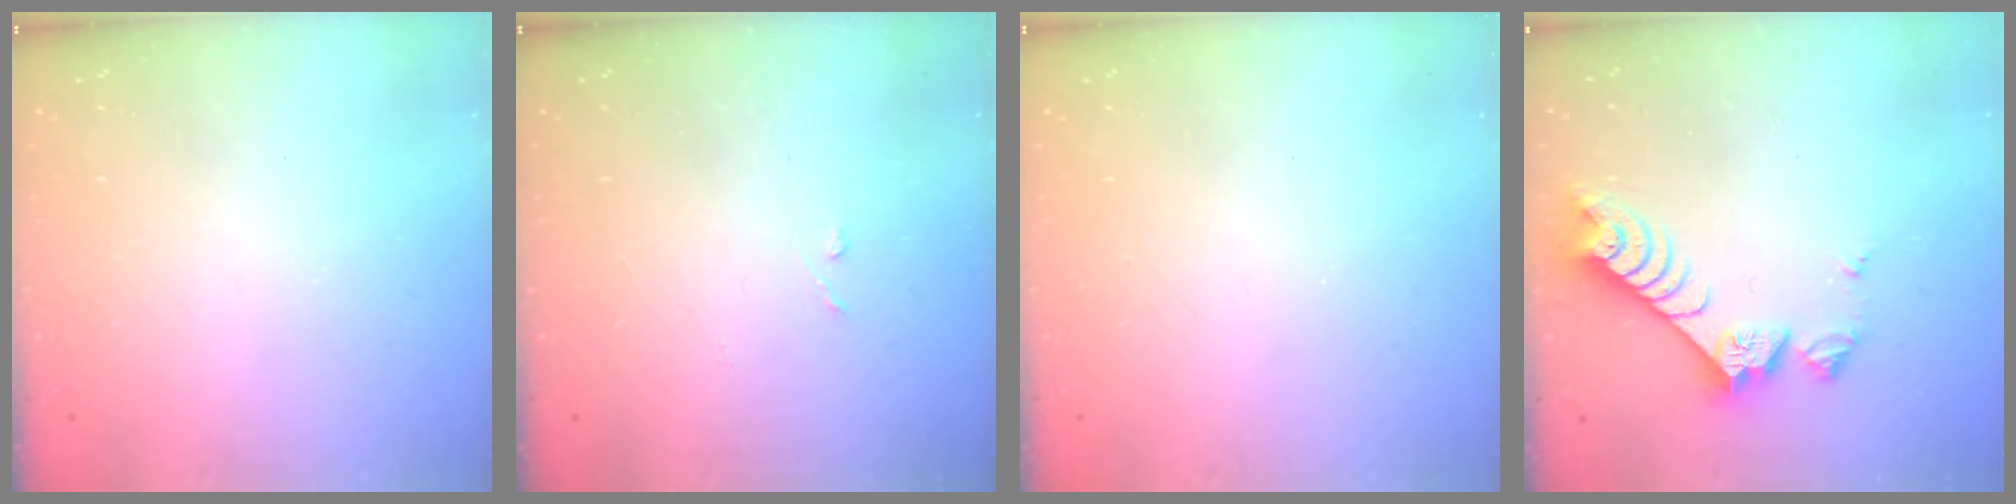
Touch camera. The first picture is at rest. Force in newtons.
{"total": 3.1, "press": 3.0, "slide": 0.4}
{"total": 0.0}
{"total": 8.8, "press": 8.8, "slide": 0.6}